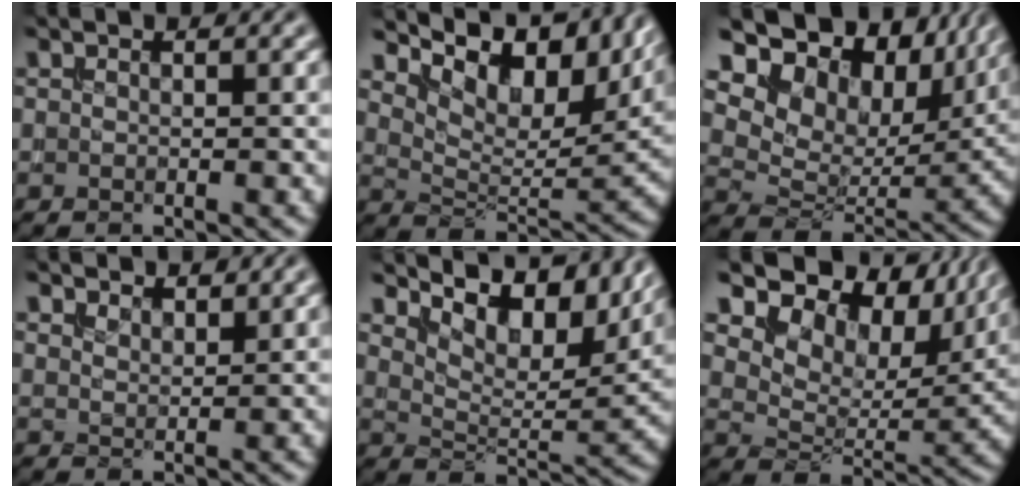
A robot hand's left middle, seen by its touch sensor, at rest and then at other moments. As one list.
[{"total": 12.6, "force": [8.0, 5.1, 8.2], "torque": [-0.129, 0.011, 0.144]}, {"total": 16.2, "force": [9.4, 9.8, 8.8], "torque": [-0.189, 0.041, 0.157]}, {"total": 2.8, "force": [2.7, 0.7, 0.7], "torque": [-0.016, 0.003, 0.045]}, {"total": 10.2, "force": [7.0, 4.0, 6.3], "torque": [-0.094, 0.004, 0.120]}, {"total": 13.1, "force": [8.2, 7.4, 7.1], "torque": [-0.128, 0.015, 0.122]}]